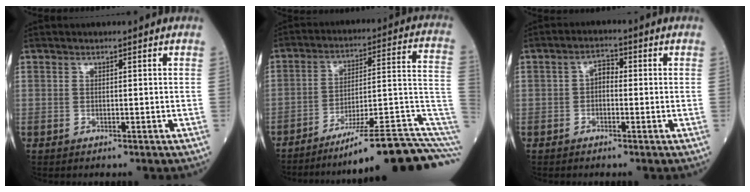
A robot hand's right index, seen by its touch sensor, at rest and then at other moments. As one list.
[{"total": 19.5, "force": [-15.0, -0.8, 12.4], "torque": [-0.098, 0.039, -0.222]}, {"total": 2.5, "force": [-0.2, 1.5, 2.0], "torque": [-0.024, 0.011, -0.009]}]